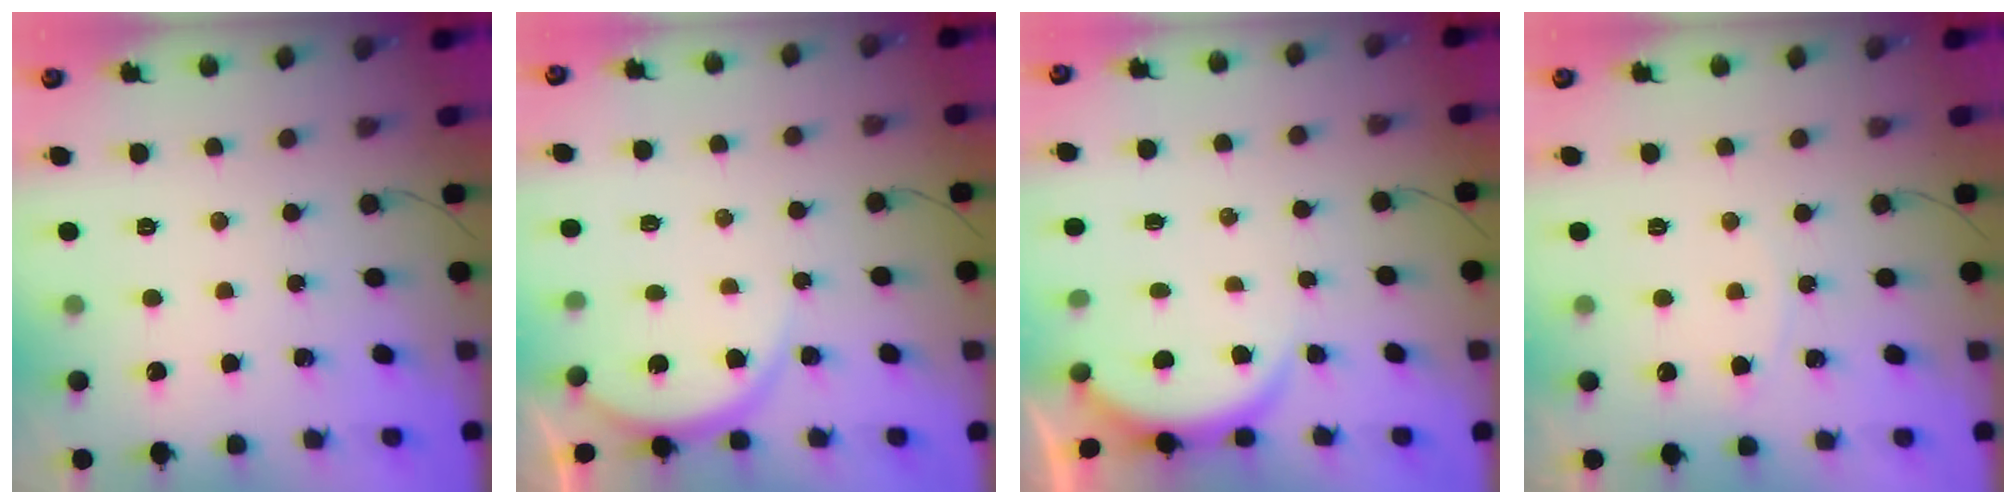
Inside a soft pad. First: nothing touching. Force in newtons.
{"total": 4.7, "press": 4.7, "slide": 0.5}
{"total": 2.9, "press": 2.8, "slide": 0.6}
{"total": 2.7, "press": 2.7, "slide": 0.3}